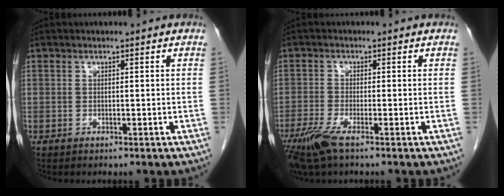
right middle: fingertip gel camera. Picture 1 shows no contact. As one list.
[{"total": 5.1, "force": [-3.3, 0.7, 3.8], "torque": [-0.083, -0.015, -0.066]}]